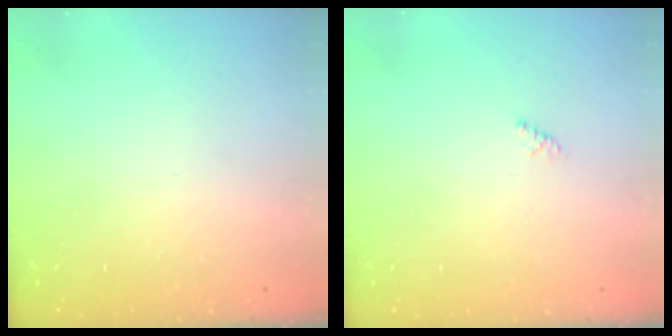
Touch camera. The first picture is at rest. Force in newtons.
{"total": 1.5, "press": 1.4, "slide": 0.4}